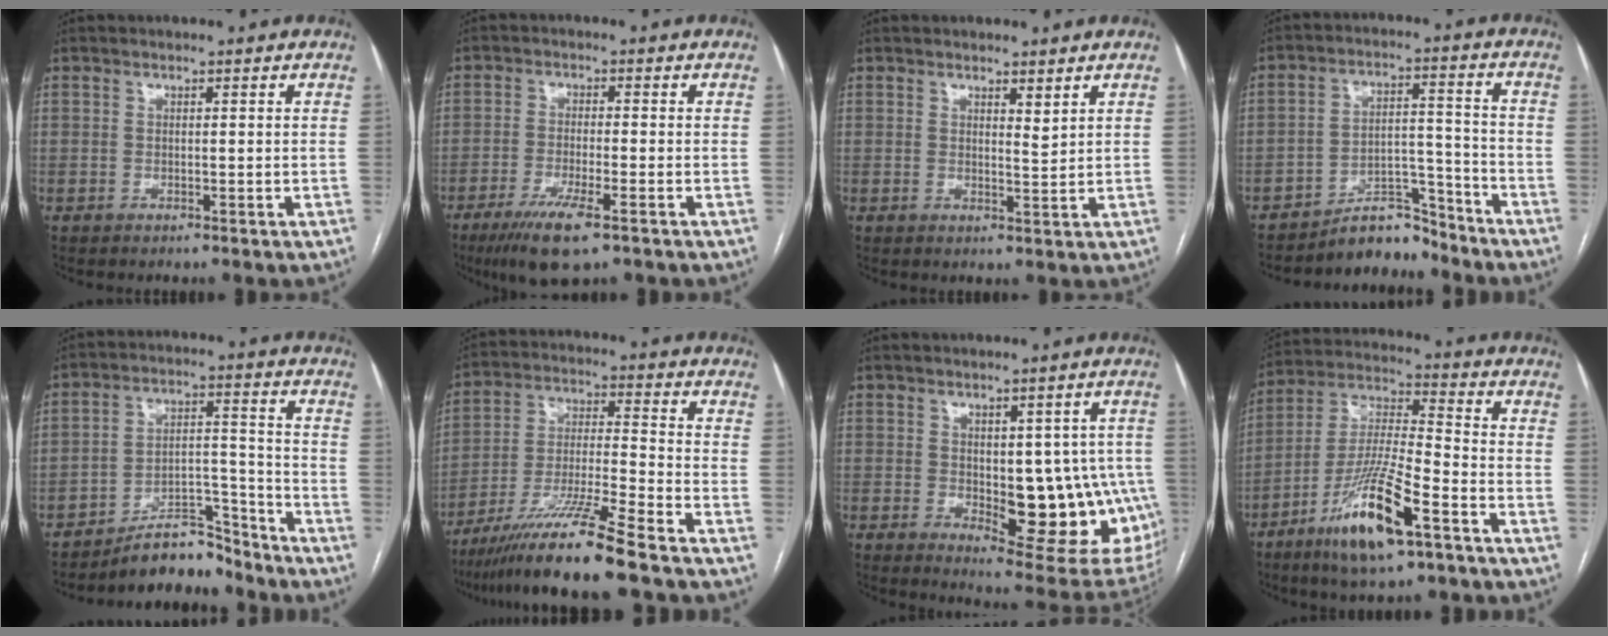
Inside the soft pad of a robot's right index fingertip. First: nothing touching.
{"total": 8.0, "force": [-5.0, 1.1, 6.2], "torque": [-0.116, -0.020, -0.085]}
{"total": 2.0, "force": [1.6, 0.3, 1.3], "torque": [-0.026, -0.012, 0.030]}
{"total": 7.2, "force": [-6.8, 2.1, 0.8], "torque": [-0.001, 0.046, -0.113]}
{"total": 8.8, "force": [-8.1, 2.6, 1.9], "torque": [-0.018, 0.046, -0.137]}
{"total": 13.4, "force": [-10.4, -1.8, 8.2], "torque": [-0.152, -0.021, -0.191]}
{"total": 16.4, "force": [-2.0, 6.9, 14.7], "torque": [-0.141, 0.004, -0.001]}
{"total": 15.1, "force": [-8.2, 2.2, 12.5], "torque": [-0.248, -0.019, -0.149]}